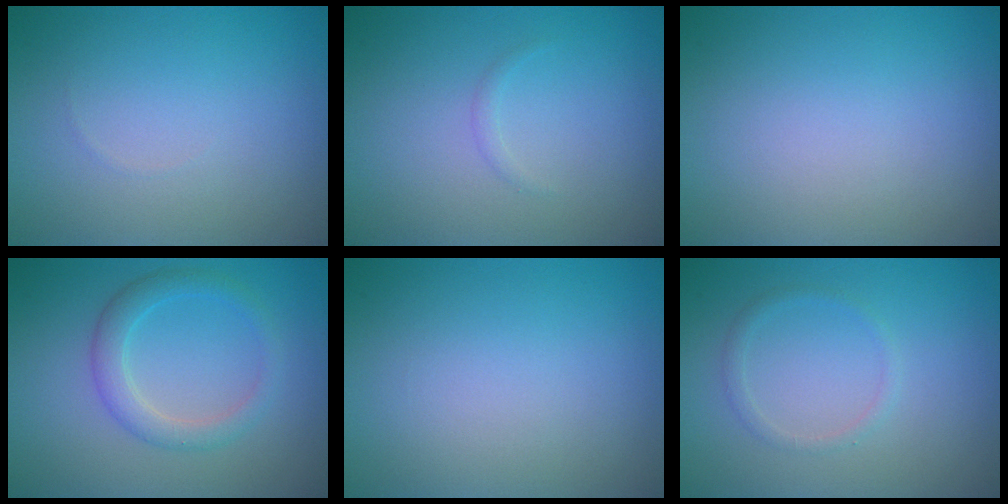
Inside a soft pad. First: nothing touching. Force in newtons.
{"total": 0.5, "press": 0.5, "slide": 0.0}
{"total": 0.0}
{"total": 2.7, "press": 2.7, "slide": 0.1}
{"total": 0.0}
{"total": 1.0, "press": 1.0, "slide": 0.1}